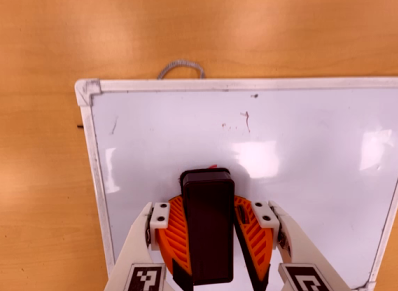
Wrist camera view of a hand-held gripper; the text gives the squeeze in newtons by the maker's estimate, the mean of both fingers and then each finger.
{"total": 17.3, "left": 20.7, "right": 13.8}